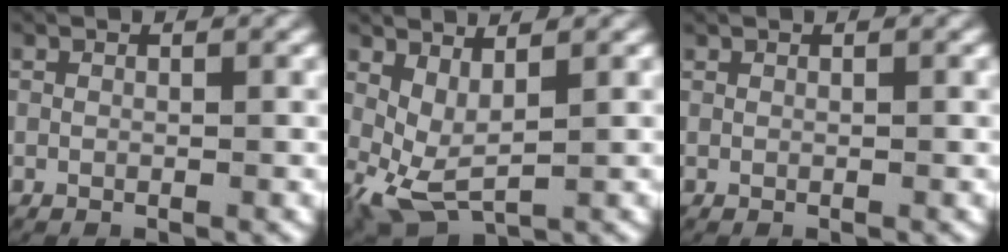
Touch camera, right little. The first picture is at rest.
{"total": 4.2, "force": [-0.5, 2.5, 3.4], "torque": [-0.070, -0.034, 0.008]}
{"total": 0.0}